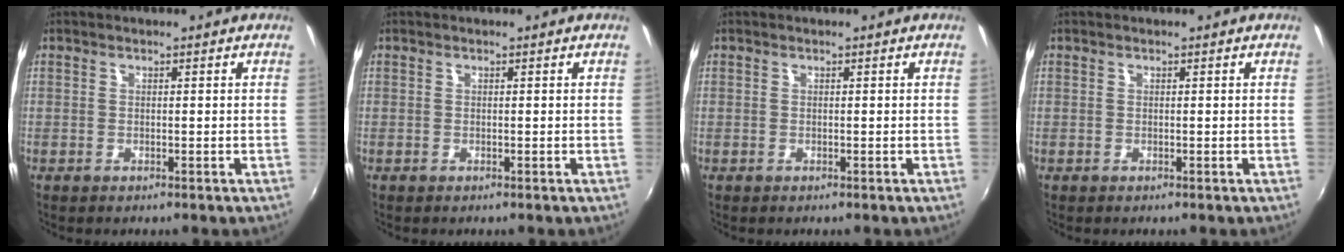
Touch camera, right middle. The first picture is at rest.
{"total": 0.0}
{"total": 0.0}
{"total": 0.0}